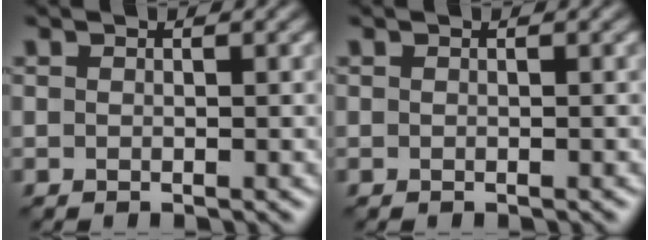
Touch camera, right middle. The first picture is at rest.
{"total": 0.0}